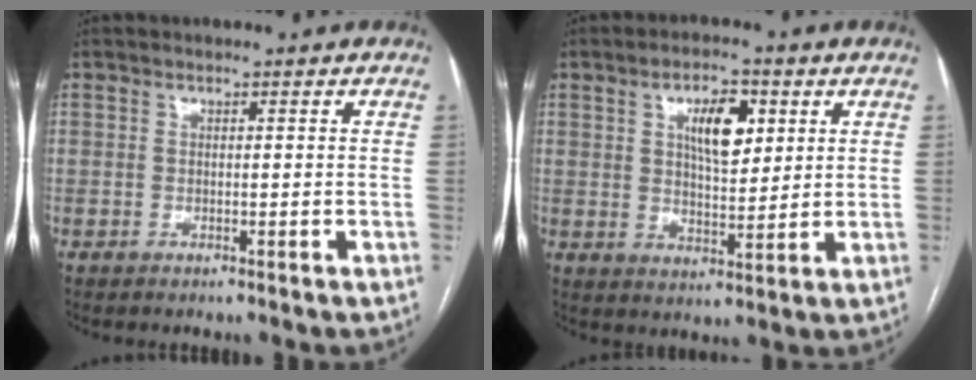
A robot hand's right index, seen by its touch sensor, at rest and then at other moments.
{"total": 7.8, "force": [2.8, 3.2, 6.6], "torque": [-0.108, 0.006, 0.051]}